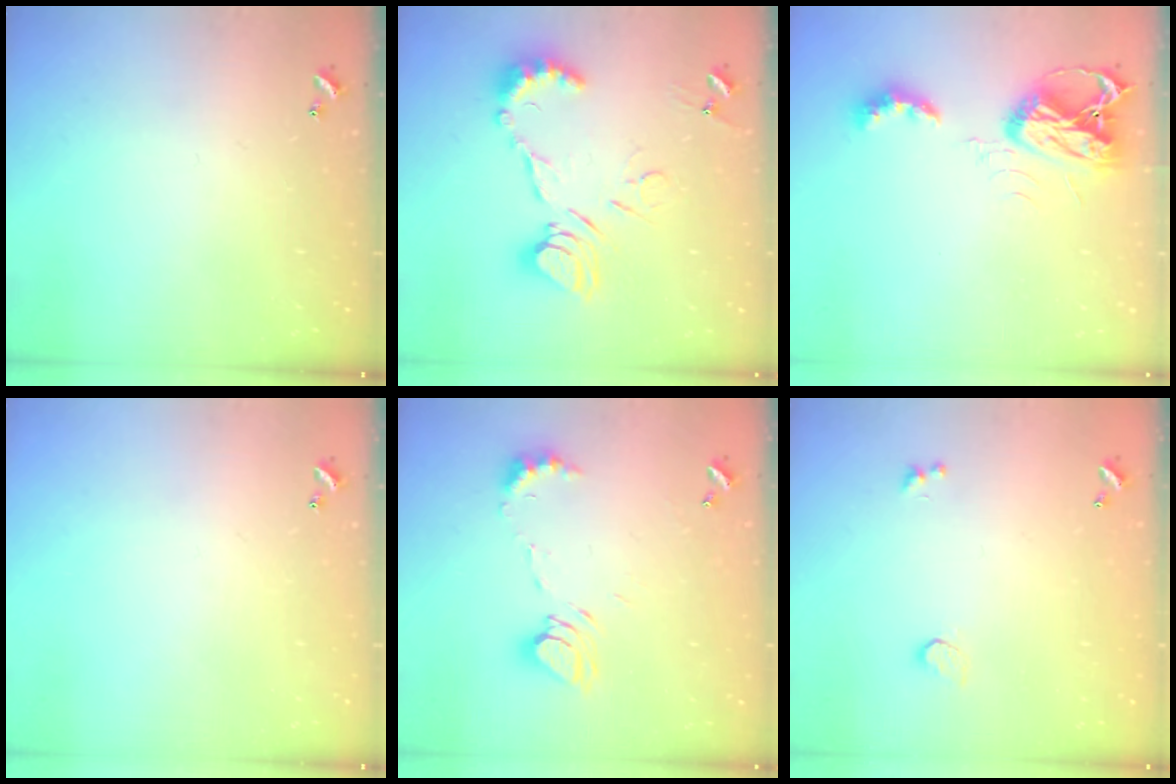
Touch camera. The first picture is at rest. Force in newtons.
{"total": 13.4, "press": 13.3, "slide": 1.4}
{"total": 7.9, "press": 7.9, "slide": 0.8}
{"total": 0.0}
{"total": 8.6, "press": 8.5, "slide": 1.1}
{"total": 1.0, "press": 0.7, "slide": 0.7}